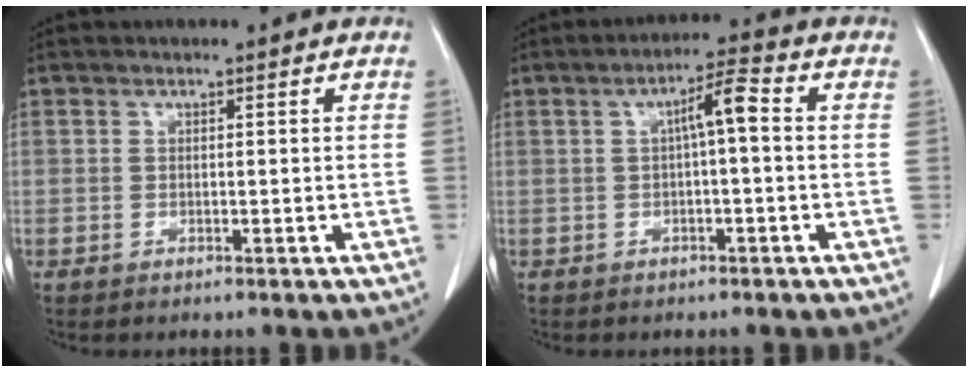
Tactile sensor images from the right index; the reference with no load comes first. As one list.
[{"total": 4.6, "force": [0.4, 0.5, 4.6], "torque": [-0.074, 0.015, 0.004]}]